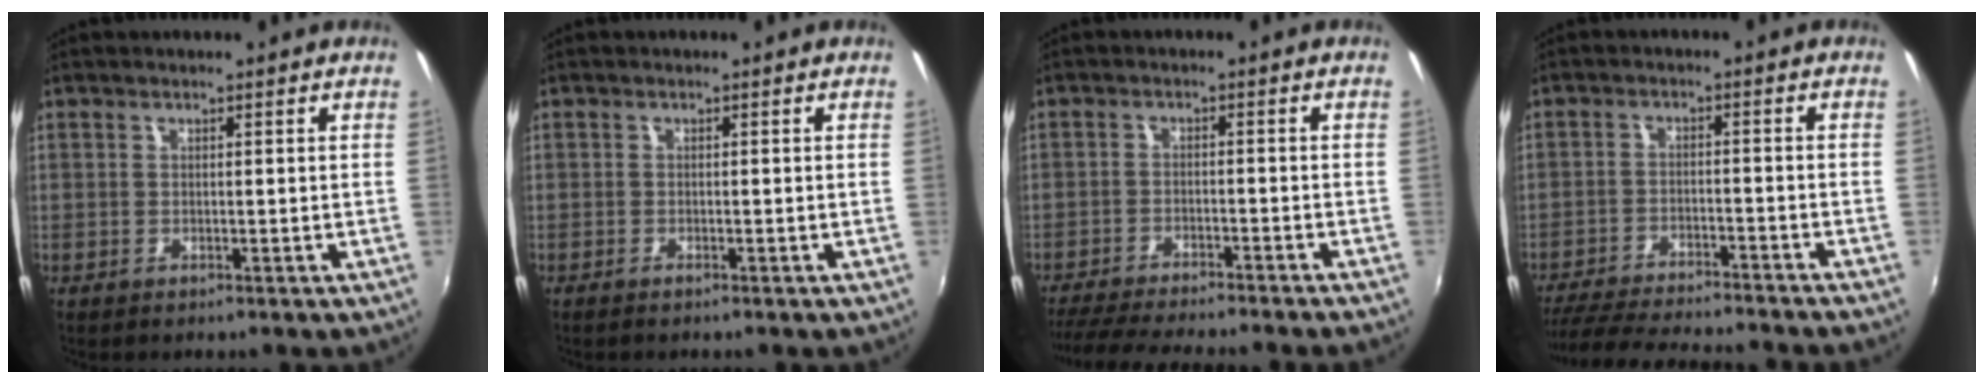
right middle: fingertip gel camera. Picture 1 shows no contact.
{"total": 0.7, "force": [-0.6, 0.0, 0.3], "torque": [-0.005, -0.003, -0.014]}
{"total": 11.7, "force": [-10.5, -0.3, 5.1], "torque": [-0.119, -0.016, -0.162]}
{"total": 15.9, "force": [-14.2, 1.0, 7.1], "torque": [-0.146, -0.017, -0.215]}